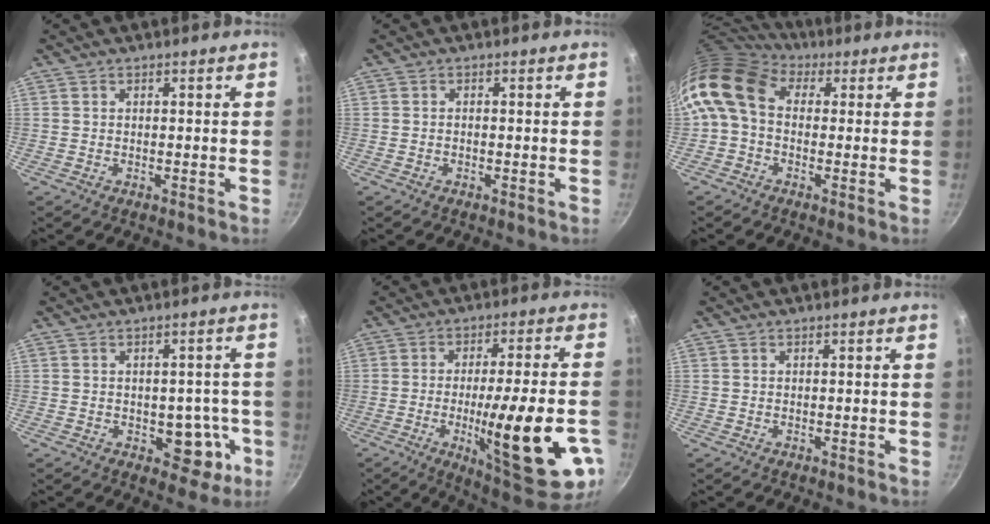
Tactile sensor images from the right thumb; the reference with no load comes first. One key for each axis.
{"total": 0.6, "fx": -0.3, "fy": 0.3, "fz": 0.4, "tx": -0.010, "ty": 0.005, "tz": -0.007}
{"total": 11.3, "fx": 1.7, "fy": 8.3, "fz": 7.4, "tx": -0.132, "ty": 0.020, "tz": 0.010}
{"total": 7.7, "fx": -2.1, "fy": 5.1, "fz": 5.4, "tx": -0.023, "ty": 0.018, "tz": -0.020}
{"total": 23.7, "fx": -6.9, "fy": 5.5, "fz": 22.0, "tx": -0.292, "ty": 0.008, "tz": -0.089}
{"total": 0.0}